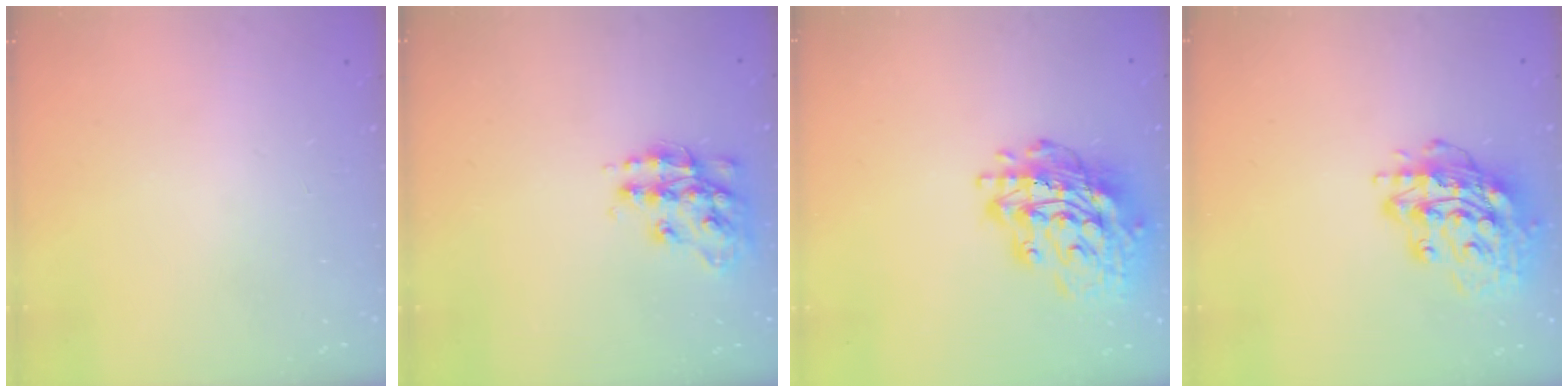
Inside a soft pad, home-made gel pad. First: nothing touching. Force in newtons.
{"total": 14.2, "press": 14.2, "slide": 0.9}
{"total": 19.1, "press": 19.0, "slide": 1.9}
{"total": 15.5, "press": 15.5, "slide": 1.5}